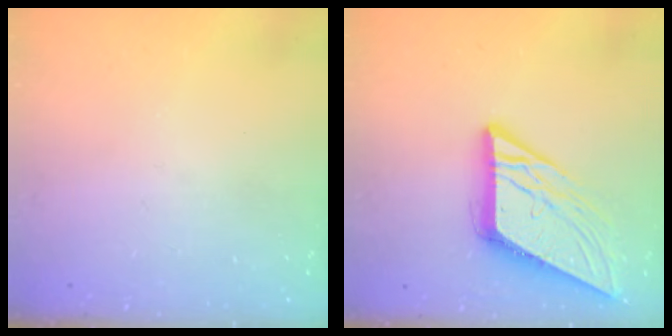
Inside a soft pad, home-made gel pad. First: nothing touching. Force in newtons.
{"total": 10.5, "press": 10.4, "slide": 0.9}